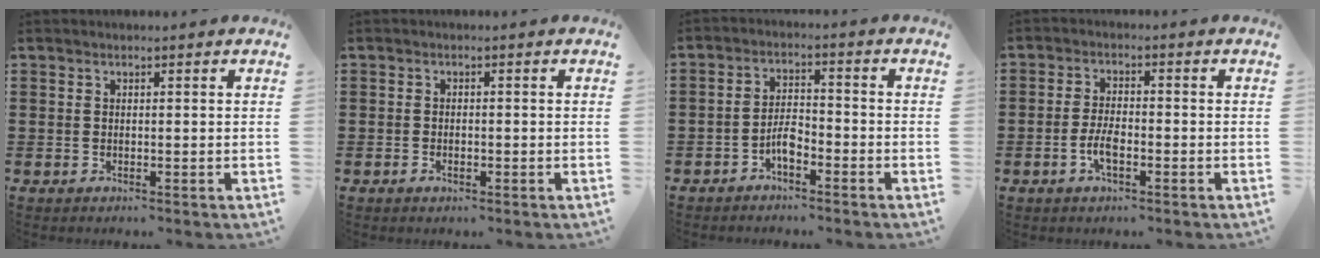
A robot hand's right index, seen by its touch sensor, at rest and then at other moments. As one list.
[{"total": 0.8, "force": [-0.4, 0.5, 0.5], "torque": [-0.012, -0.002, -0.007]}, {"total": 3.8, "force": [-2.3, 1.2, 2.7], "torque": [-0.065, 0.000, -0.048]}, {"total": 3.9, "force": [-1.6, 1.3, 3.4], "torque": [-0.080, -0.005, -0.034]}]